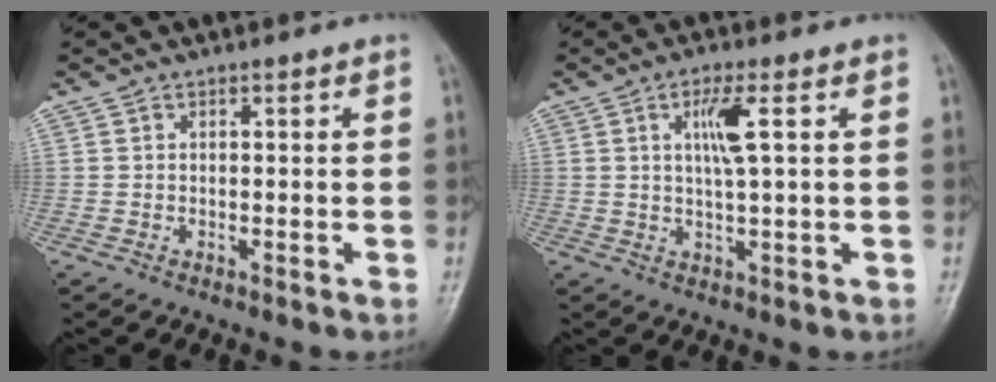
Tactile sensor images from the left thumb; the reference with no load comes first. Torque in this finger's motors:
{"motor_torque": [1.01, 0.69, 0.74, 0.01, 0.22]}